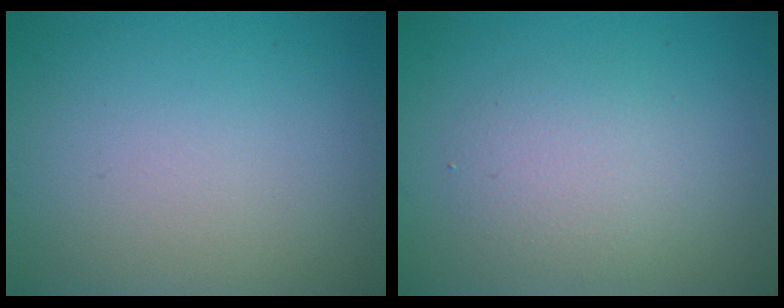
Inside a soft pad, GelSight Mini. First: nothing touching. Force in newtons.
{"total": 2.7, "press": 2.7, "slide": 0.2}